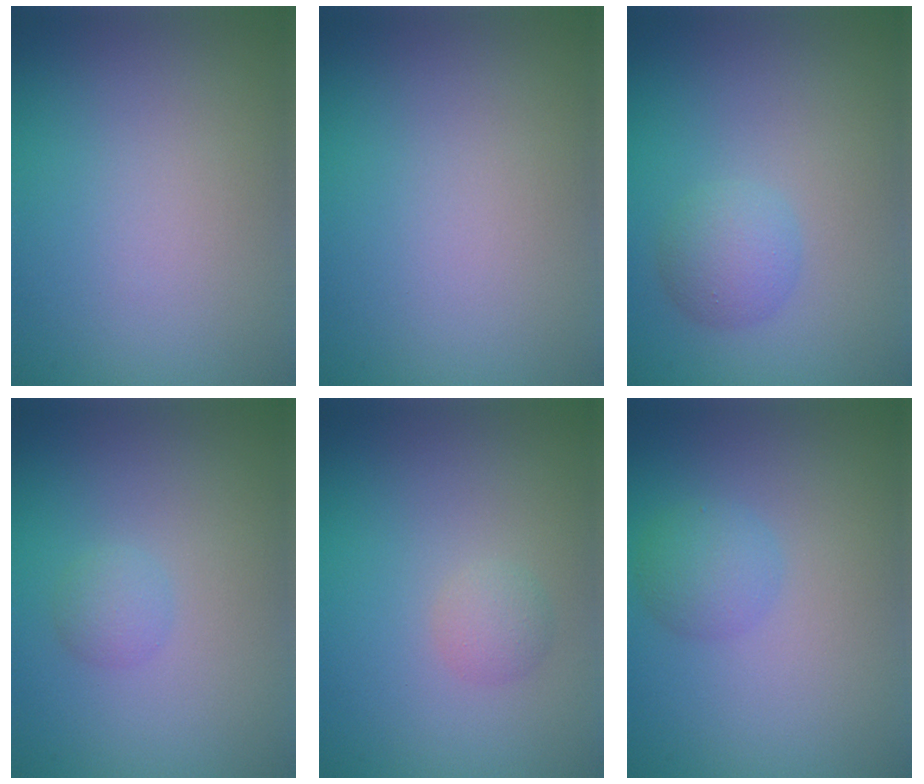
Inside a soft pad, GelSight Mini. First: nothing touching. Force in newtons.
{"total": 0.0}
{"total": 2.4, "press": 2.4, "slide": 0.2}
{"total": 1.3, "press": 1.3, "slide": 0.0}
{"total": 1.3, "press": 1.3, "slide": 0.0}
{"total": 2.3, "press": 2.3, "slide": 0.1}